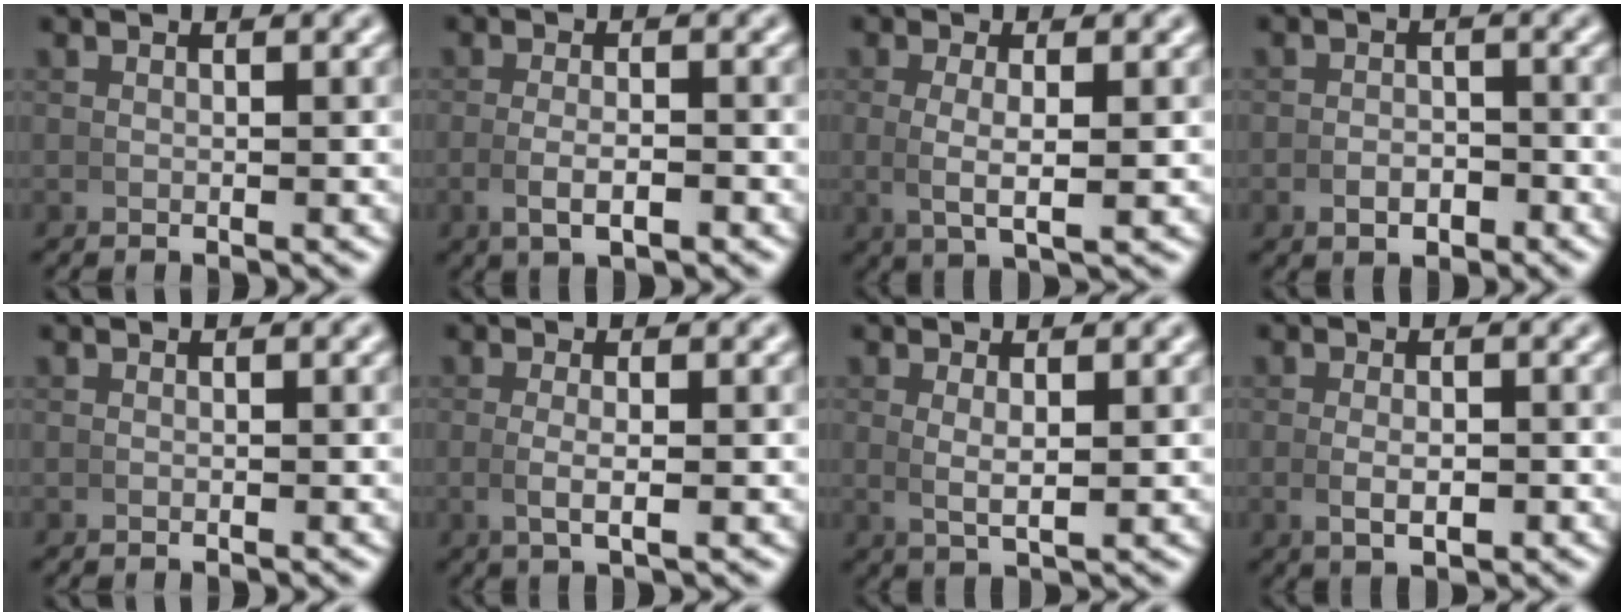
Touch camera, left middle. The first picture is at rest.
{"total": 2.6, "force": [-1.1, 0.9, 2.1], "torque": [-0.046, -0.005, -0.015]}
{"total": 3.4, "force": [0.4, 0.8, 3.3], "torque": [-0.066, -0.007, 0.015]}
{"total": 2.0, "force": [-1.3, 1.2, 0.8], "torque": [-0.006, -0.001, -0.024]}
{"total": 0.0}
{"total": 2.1, "force": [-0.3, 0.4, 2.0], "torque": [-0.046, -0.008, 0.001]}
{"total": 2.4, "force": [0.5, 0.7, 2.2], "torque": [-0.044, -0.009, 0.018]}
{"total": 2.3, "force": [-0.5, 1.0, 2.0], "torque": [-0.039, -0.006, -0.002]}